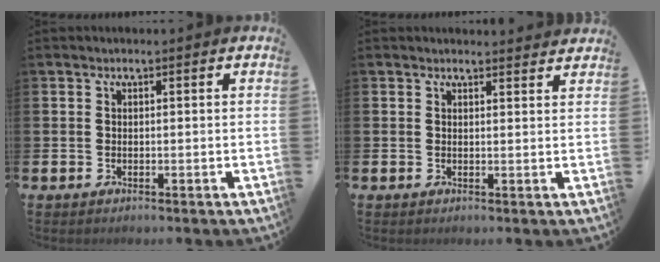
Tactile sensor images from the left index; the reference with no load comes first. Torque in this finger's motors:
{"motor_torque": [1.02, -1.11, 0.17, 0.00]}